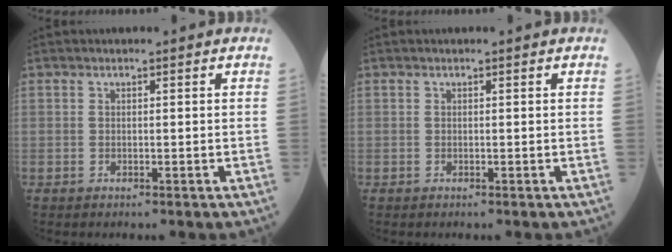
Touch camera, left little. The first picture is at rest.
{"total": 0.0}